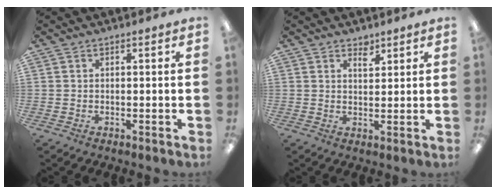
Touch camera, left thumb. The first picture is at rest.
{"total": 2.8, "force": [2.3, 1.2, 1.1], "torque": [0.000, -0.015, 0.037]}